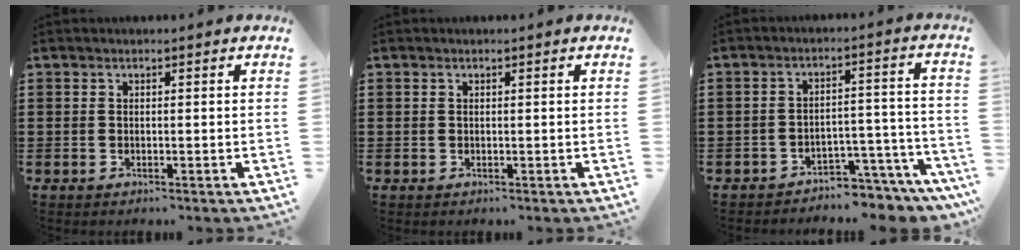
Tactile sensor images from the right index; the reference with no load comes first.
{"total": 0.0}
{"total": 4.5, "force": [-4.3, 0.8, 1.0], "torque": [-0.021, 0.011, -0.087]}